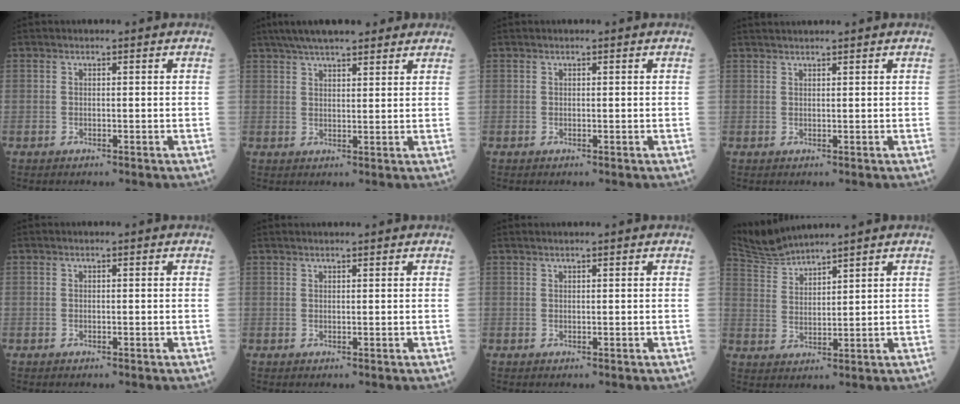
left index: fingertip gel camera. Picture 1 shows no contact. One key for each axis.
{"total": 12.0, "fx": 9.6, "fy": 2.8, "fz": 6.6, "tx": -0.101, "ty": 0.040, "tz": 0.146}
{"total": 0.0}
{"total": 3.2, "fx": 2.9, "fy": -0.4, "fz": 1.2, "tx": -0.012, "ty": 0.025, "tz": 0.051}
{"total": 0.0}
{"total": 3.1, "fx": 2.9, "fy": 0.0, "fz": 1.1, "tx": -0.010, "ty": 0.022, "tz": 0.041}
{"total": 1.7, "fx": 1.5, "fy": -0.2, "fz": 0.7, "tx": -0.008, "ty": 0.015, "tz": 0.029}
{"total": 5.7, "fx": 5.6, "fy": -1.1, "fz": 0.4, "tx": -0.028, "ty": 0.006, "tz": 0.123}